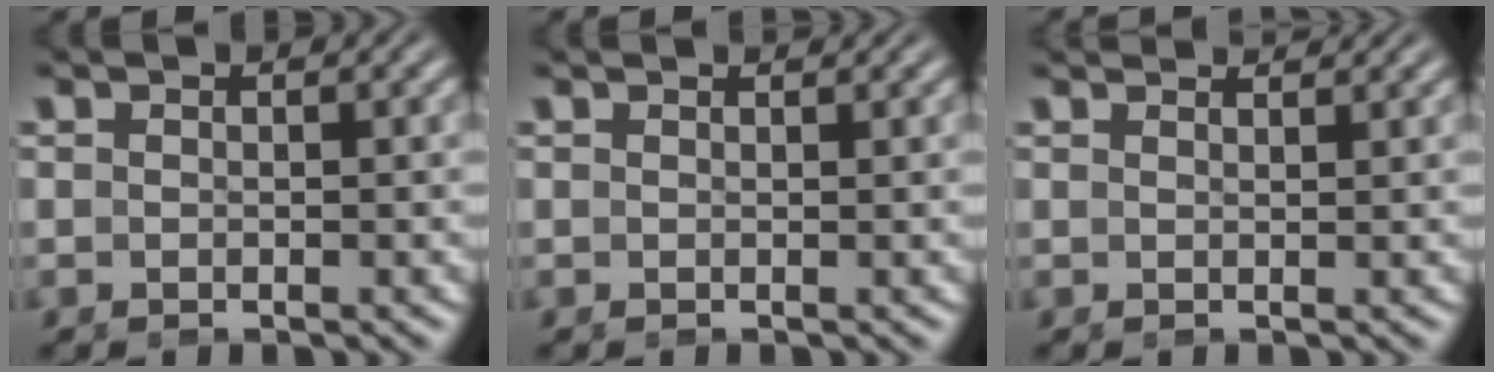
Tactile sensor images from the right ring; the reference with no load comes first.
{"total": 0.7, "force": [0.6, -0.4, -0.1], "torque": [0.009, -0.001, 0.014]}
{"total": 2.2, "force": [2.1, -0.7, 0.1], "torque": [0.011, 0.004, 0.037]}